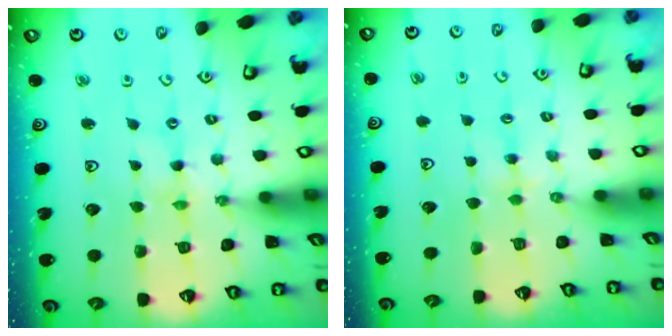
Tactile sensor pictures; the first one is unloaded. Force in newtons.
{"total": 2.3, "press": 2.3, "slide": 0.4}